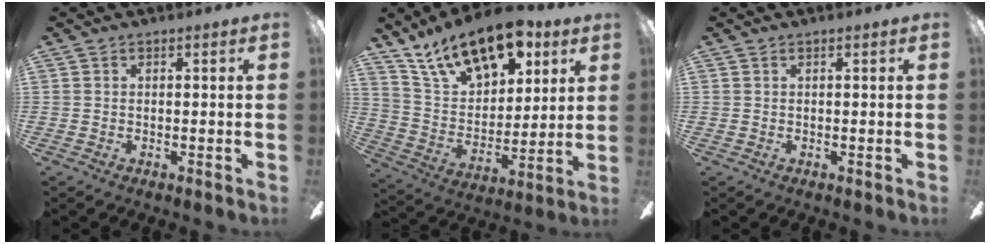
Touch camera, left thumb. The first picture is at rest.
{"total": 19.1, "force": [12.6, 9.5, 10.6], "torque": [-0.179, -0.061, 0.225]}
{"total": 0.0}